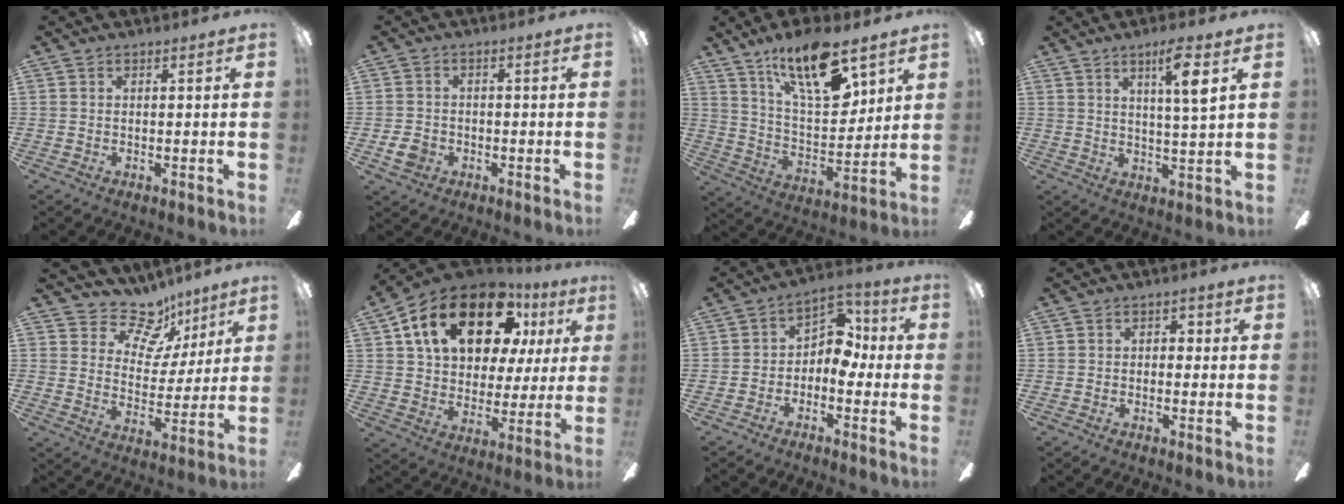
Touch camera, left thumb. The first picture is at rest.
{"total": 4.2, "force": [-1.8, 3.2, 2.0], "torque": [-0.043, 0.008, -0.035]}
{"total": 20.3, "force": [12.7, 7.7, 13.8], "torque": [-0.232, -0.058, 0.213]}
{"total": 7.5, "force": [4.0, 0.7, 6.3], "torque": [-0.100, -0.009, 0.057]}
{"total": 13.3, "force": [9.5, 7.8, 5.0], "torque": [-0.082, -0.061, 0.178]}
{"total": 22.8, "force": [11.5, 12.6, 15.2], "torque": [-0.275, -0.037, 0.195]}
{"total": 8.0, "force": [-0.2, 6.4, 4.7], "torque": [-0.059, 0.010, -0.003]}
{"total": 2.7, "force": [-1.5, 1.8, 1.3], "torque": [-0.022, 0.015, -0.031]}